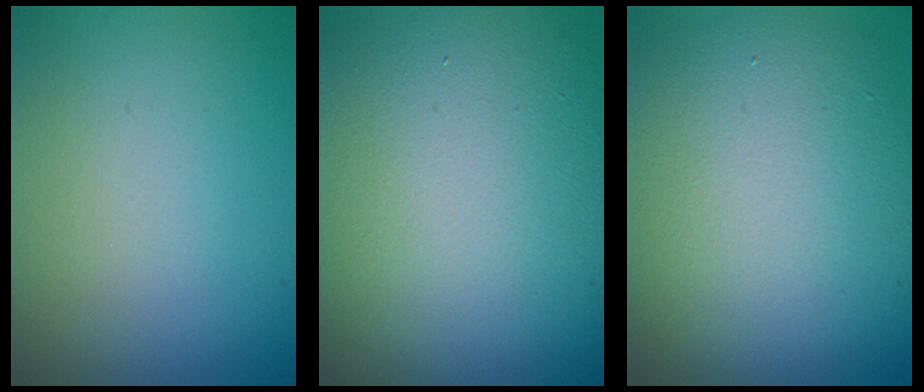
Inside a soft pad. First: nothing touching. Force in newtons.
{"total": 16.4, "press": 16.4, "slide": 0.8}
{"total": 11.3, "press": 11.3, "slide": 0.8}